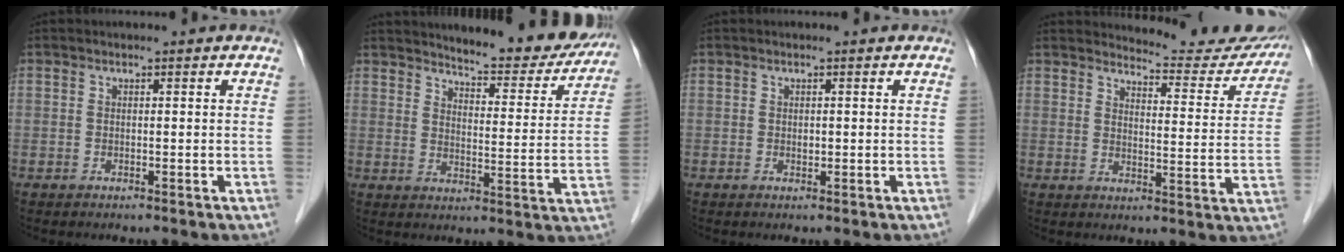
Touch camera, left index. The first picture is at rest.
{"total": 15.2, "force": [14.1, 2.7, 4.9], "torque": [-0.054, -0.039, 0.168]}
{"total": 0.5, "force": [-0.1, 0.4, 0.3], "torque": [-0.004, -0.003, -0.003]}
{"total": 13.2, "force": [12.9, 1.9, 1.4], "torque": [-0.003, -0.054, 0.141]}